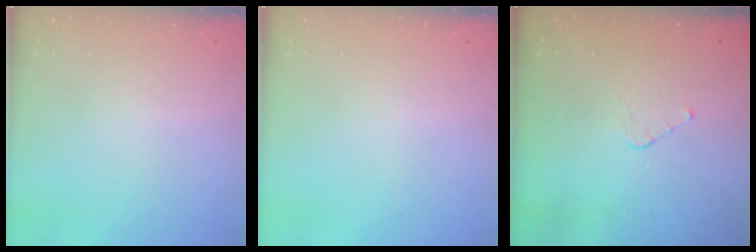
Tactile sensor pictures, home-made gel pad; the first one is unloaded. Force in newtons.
{"total": 0.0}
{"total": 3.5, "press": 3.5, "slide": 0.3}